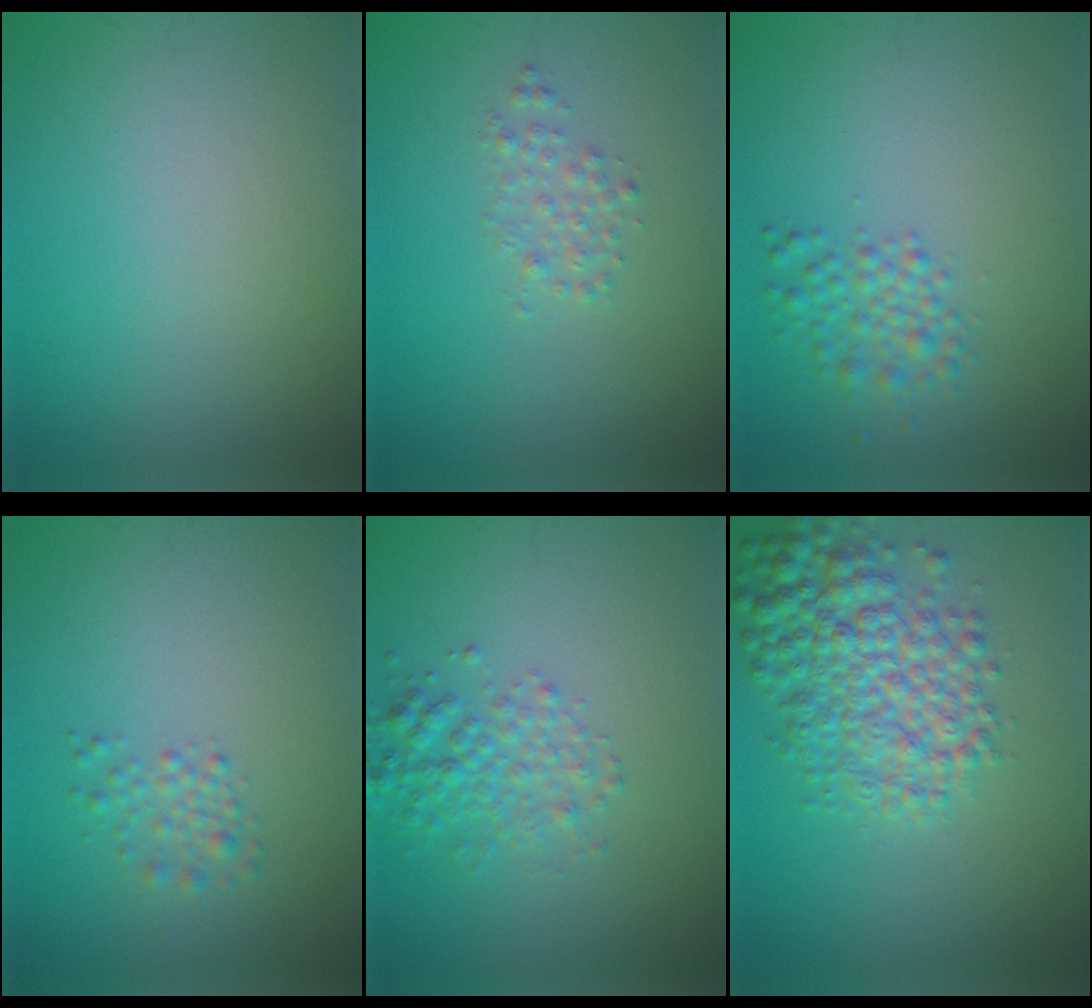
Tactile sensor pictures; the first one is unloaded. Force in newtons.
{"total": 1.4, "press": 1.4, "slide": 0.0}
{"total": 2.3, "press": 2.3, "slide": 0.1}
{"total": 1.5, "press": 1.5, "slide": 0.1}
{"total": 2.9, "press": 2.9, "slide": 0.1}
{"total": 6.4, "press": 6.4, "slide": 0.1}